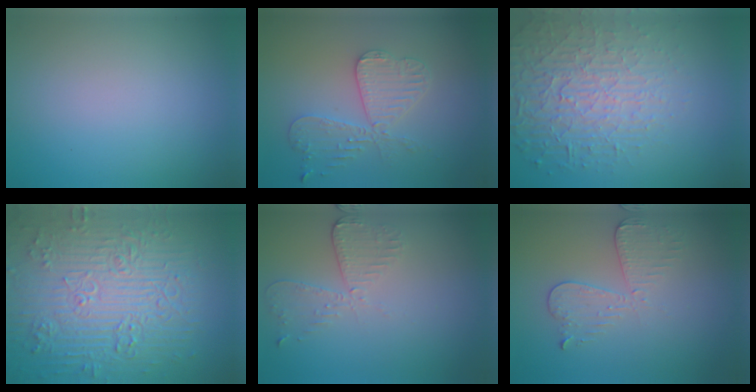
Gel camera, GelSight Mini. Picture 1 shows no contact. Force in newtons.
{"total": 4.2, "press": 3.6, "slide": 2.0}
{"total": 6.5, "press": 5.1, "slide": 4.1}
{"total": 11.2, "press": 7.4, "slide": 8.4}
{"total": 2.7, "press": 2.4, "slide": 1.2}
{"total": 3.0, "press": 2.7, "slide": 1.2}